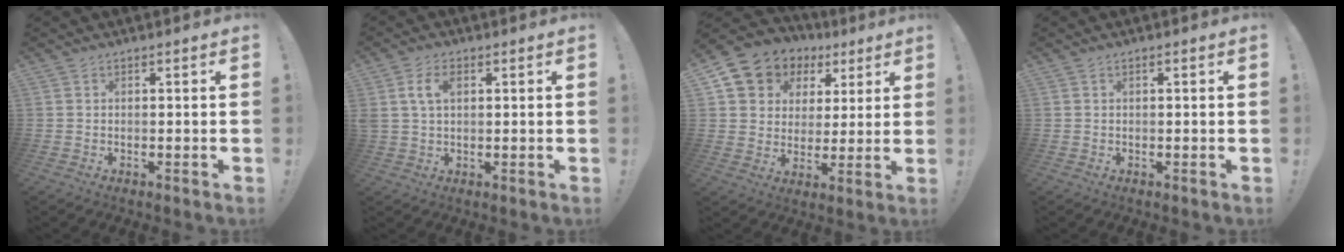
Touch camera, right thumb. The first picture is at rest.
{"total": 6.2, "force": [1.7, 3.8, 4.6], "torque": [-0.103, 0.004, 0.028]}
{"total": 8.6, "force": [4.0, 7.2, 2.3], "torque": [-0.040, -0.032, 0.080]}
{"total": 0.6, "force": [0.1, -0.1, 0.6], "torque": [-0.017, 0.002, 0.003]}